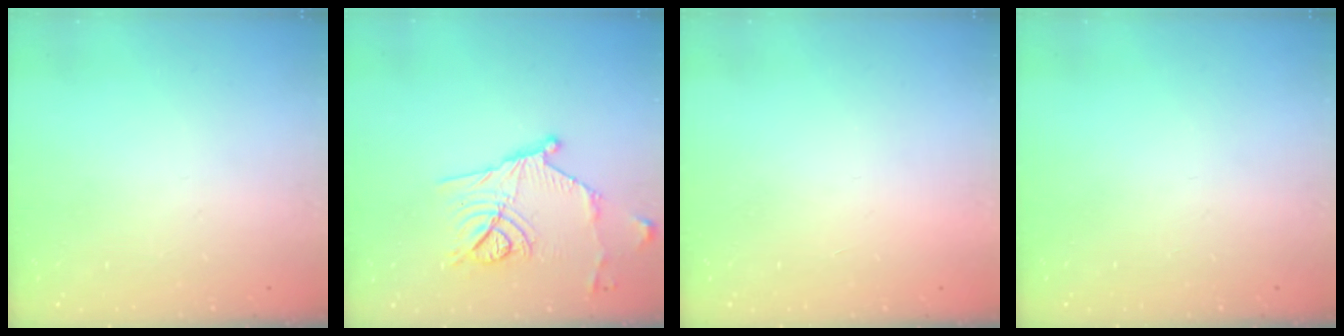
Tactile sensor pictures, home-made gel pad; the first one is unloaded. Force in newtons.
{"total": 14.8, "press": 14.6, "slide": 2.2}
{"total": 1.6, "press": 1.6, "slide": 0.1}
{"total": 0.0}